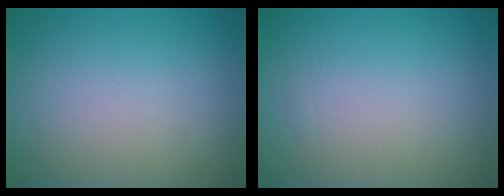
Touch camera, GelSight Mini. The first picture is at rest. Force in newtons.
{"total": 0.0}